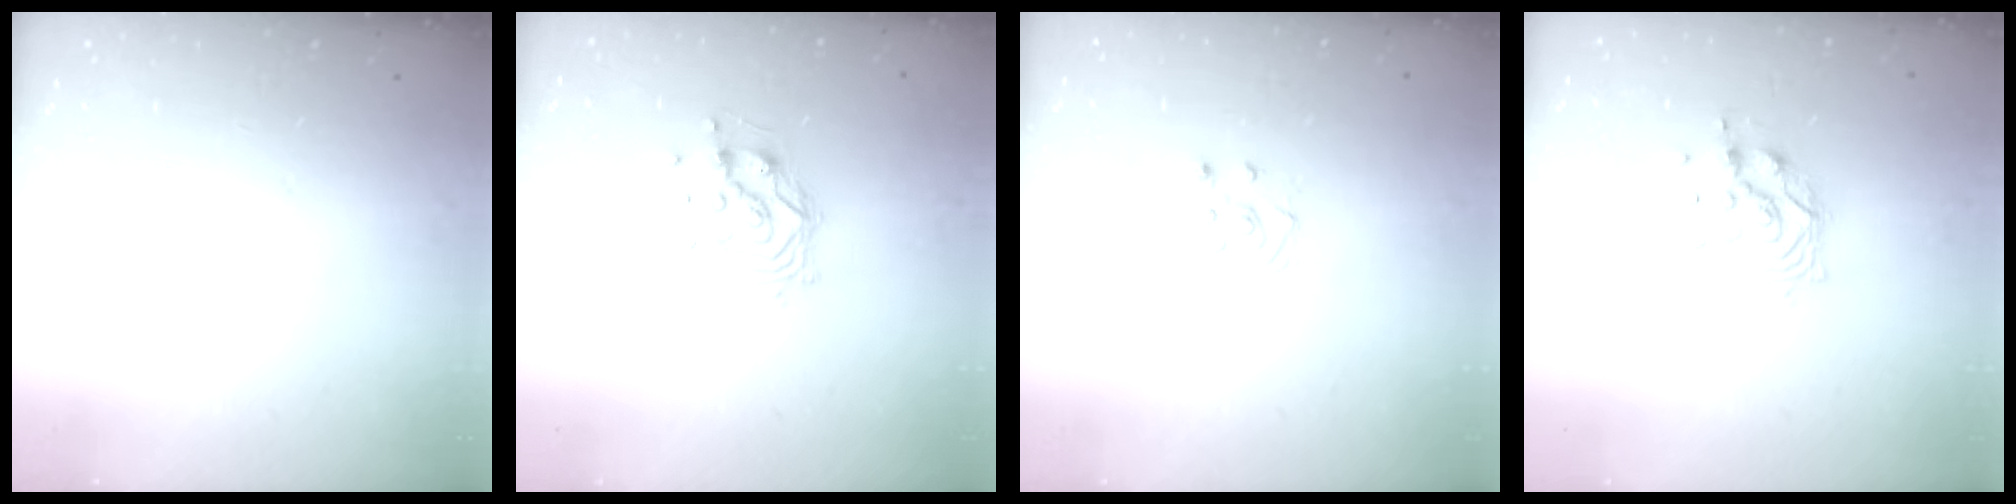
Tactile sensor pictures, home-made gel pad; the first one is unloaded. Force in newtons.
{"total": 10.1, "press": 10.0, "slide": 1.1}
{"total": 5.1, "press": 5.1, "slide": 0.5}
{"total": 10.7, "press": 10.6, "slide": 1.1}